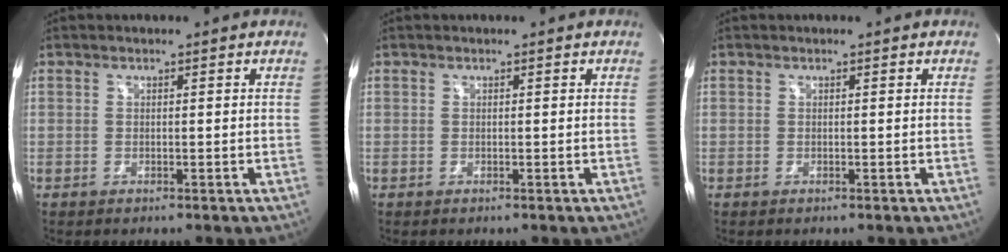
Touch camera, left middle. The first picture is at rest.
{"total": 0.0}
{"total": 0.0}